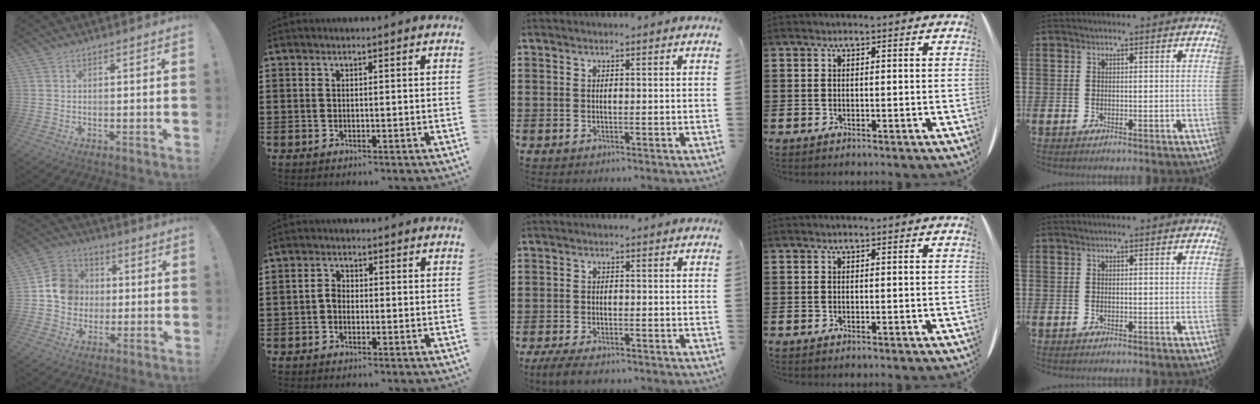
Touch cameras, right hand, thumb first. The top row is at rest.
{"thumb": {"total": 10.8, "force": [0.2, 10.2, 3.8], "torque": [-0.037, 0.015, 0.012]}, "index": {"total": 1.9, "force": [-0.6, 1.3, 1.2], "torque": [-0.026, 0.005, -0.012]}, "middle": {"total": 2.9, "force": [-2.5, 0.7, 1.2], "torque": [-0.044, -0.005, -0.057]}}